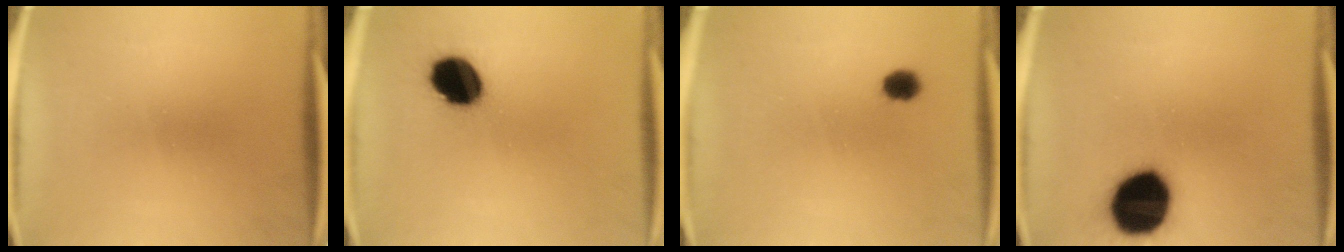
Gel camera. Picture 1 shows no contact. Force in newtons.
{"total": 11.8}
{"total": 3.4}
{"total": 18.7}